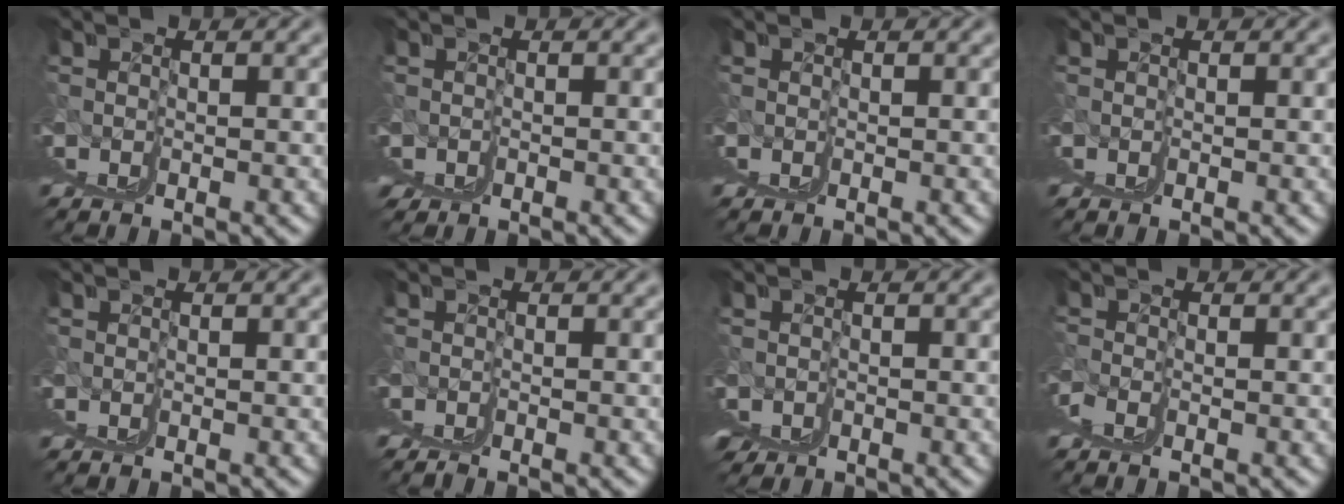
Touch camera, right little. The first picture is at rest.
{"total": 1.5, "force": [0.8, 0.8, 1.0], "torque": [-0.018, 0.000, 0.013]}
{"total": 0.0}
{"total": 0.0}
{"total": 0.0}
{"total": 0.9, "force": [0.7, -0.4, 0.4], "torque": [-0.001, 0.005, 0.010]}
{"total": 1.8, "force": [0.3, 1.0, 1.4], "torque": [-0.030, -0.008, 0.011]}
{"total": 0.6, "force": [0.5, 0.0, 0.4], "torque": [-0.011, -0.002, 0.011]}